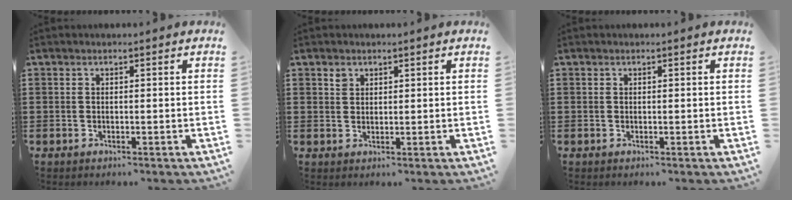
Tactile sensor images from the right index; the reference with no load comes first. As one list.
[{"total": 1.5, "force": [1.0, 1.0, 0.3], "torque": [-0.008, 0.002, 0.020]}, {"total": 0.0}]